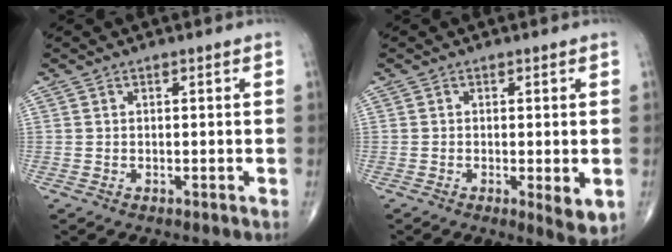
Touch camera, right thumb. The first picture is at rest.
{"total": 4.5, "force": [-1.0, 1.3, 4.2], "torque": [-0.062, -0.013, -0.017]}